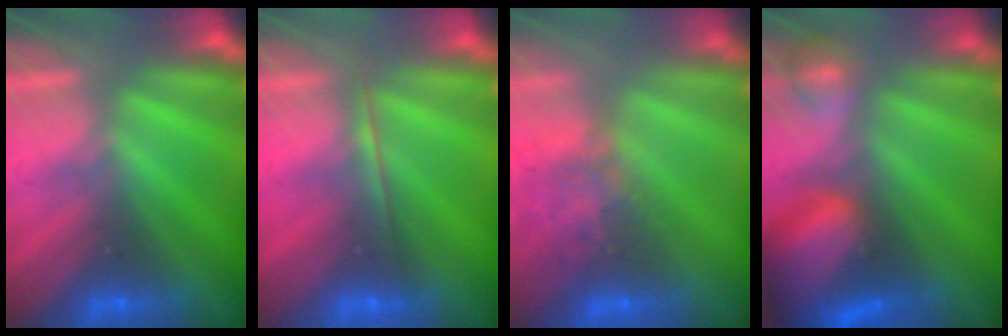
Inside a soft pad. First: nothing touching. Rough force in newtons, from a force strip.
{"total": 1.8}
{"total": 7.2}
{"total": 6.0}